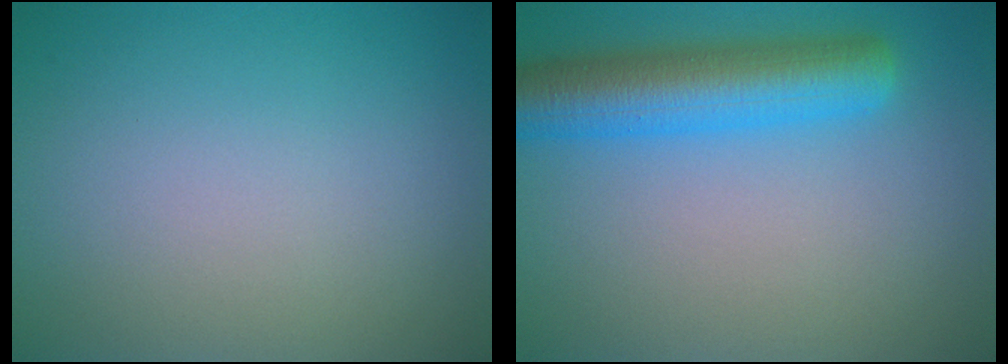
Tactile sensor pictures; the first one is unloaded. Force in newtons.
{"total": 6.8, "press": 6.8, "slide": 0.3}